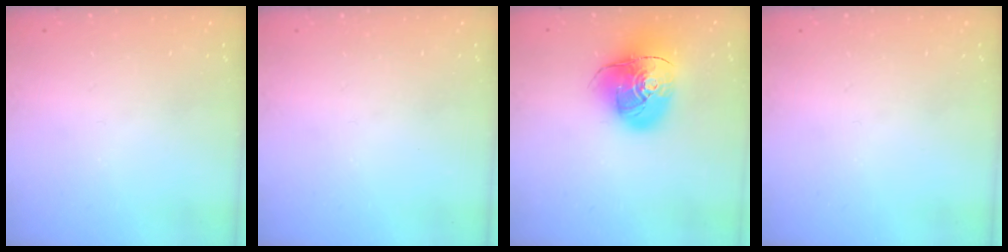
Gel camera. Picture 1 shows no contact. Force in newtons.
{"total": 0.0}
{"total": 15.6, "press": 15.4, "slide": 2.4}
{"total": 0.0}